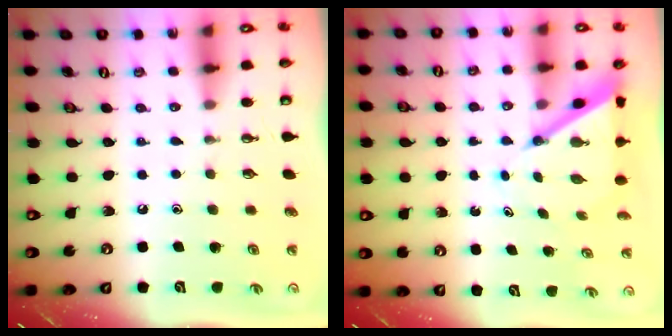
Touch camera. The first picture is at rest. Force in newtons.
{"total": 6.4, "press": 6.4, "slide": 0.5}